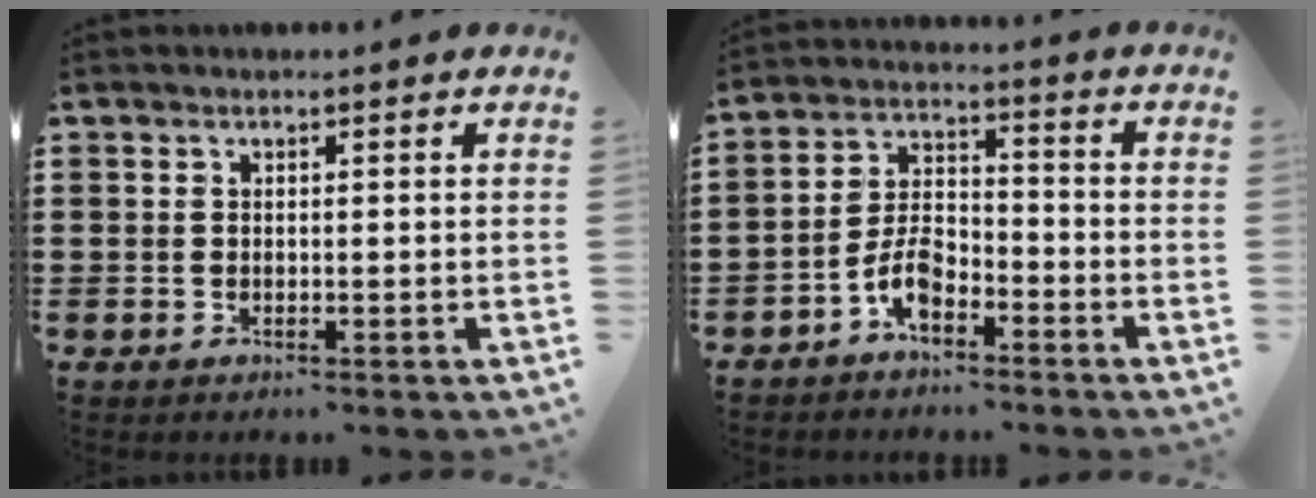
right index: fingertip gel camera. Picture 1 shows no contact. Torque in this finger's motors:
{"motor_torque": [2.14, 0.00, 0.66, 0.08]}